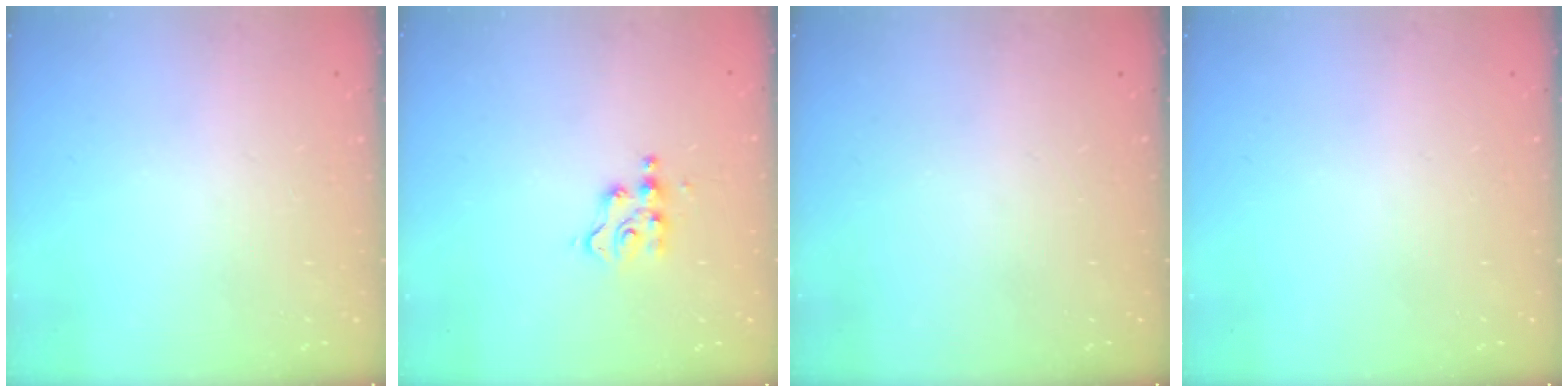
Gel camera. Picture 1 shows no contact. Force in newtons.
{"total": 4.2, "press": 4.1, "slide": 0.5}
{"total": 0.0}
{"total": 0.0}